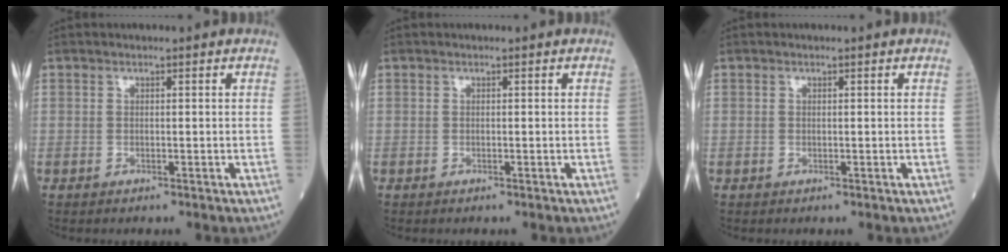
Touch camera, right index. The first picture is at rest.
{"total": 0.0}
{"total": 0.0}